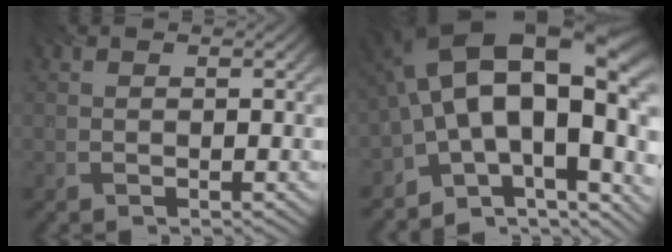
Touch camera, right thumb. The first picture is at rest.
{"total": 19.1, "force": [-2.0, 10.4, 15.9], "torque": [-0.240, -0.006, -0.023]}